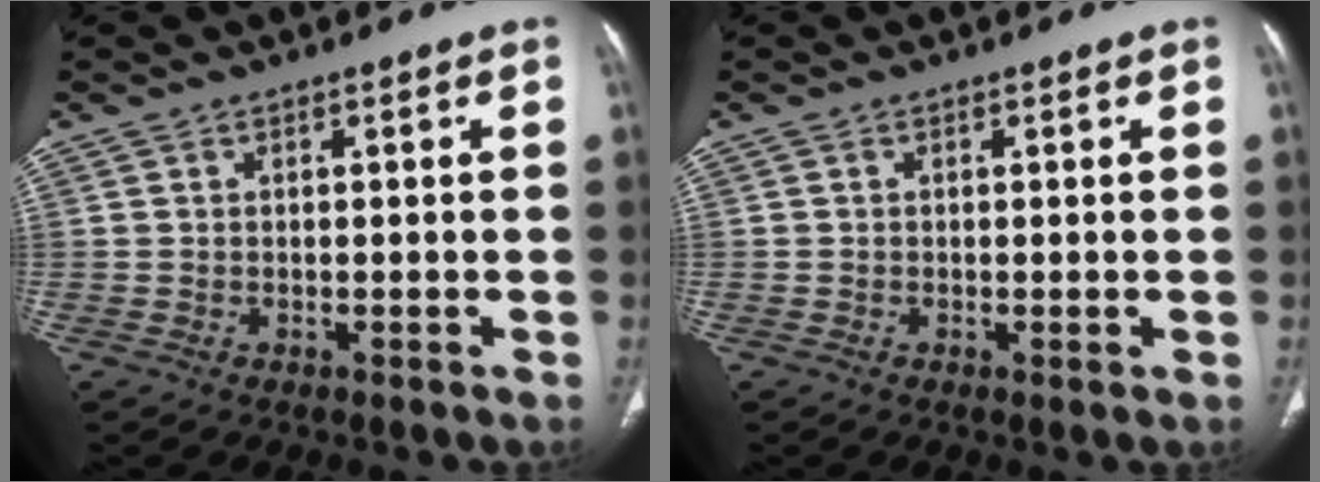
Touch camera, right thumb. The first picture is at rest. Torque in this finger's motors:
{"motor_torque": [-0.35, 0.06, -0.23, -0.07, -0.03]}